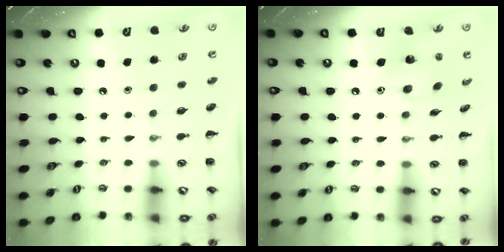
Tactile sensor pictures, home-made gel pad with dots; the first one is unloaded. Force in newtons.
{"total": 5.7, "press": 5.7, "slide": 0.8}